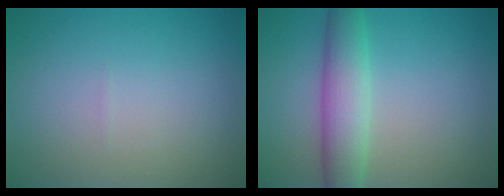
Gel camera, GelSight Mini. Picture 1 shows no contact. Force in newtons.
{"total": 4.6, "press": 4.6, "slide": 0.1}